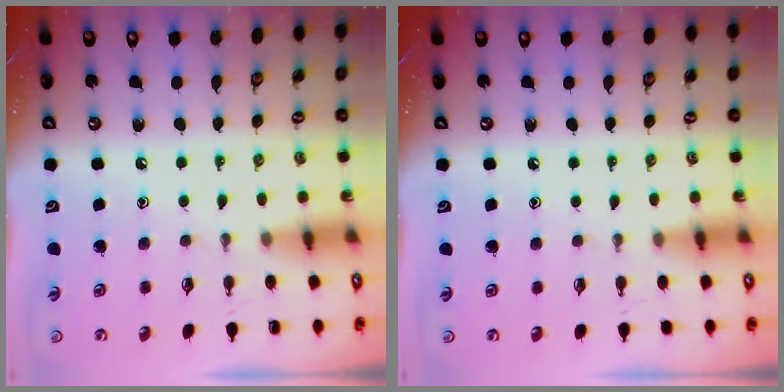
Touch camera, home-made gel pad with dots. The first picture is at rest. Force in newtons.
{"total": 2.3, "press": 2.3, "slide": 0.4}